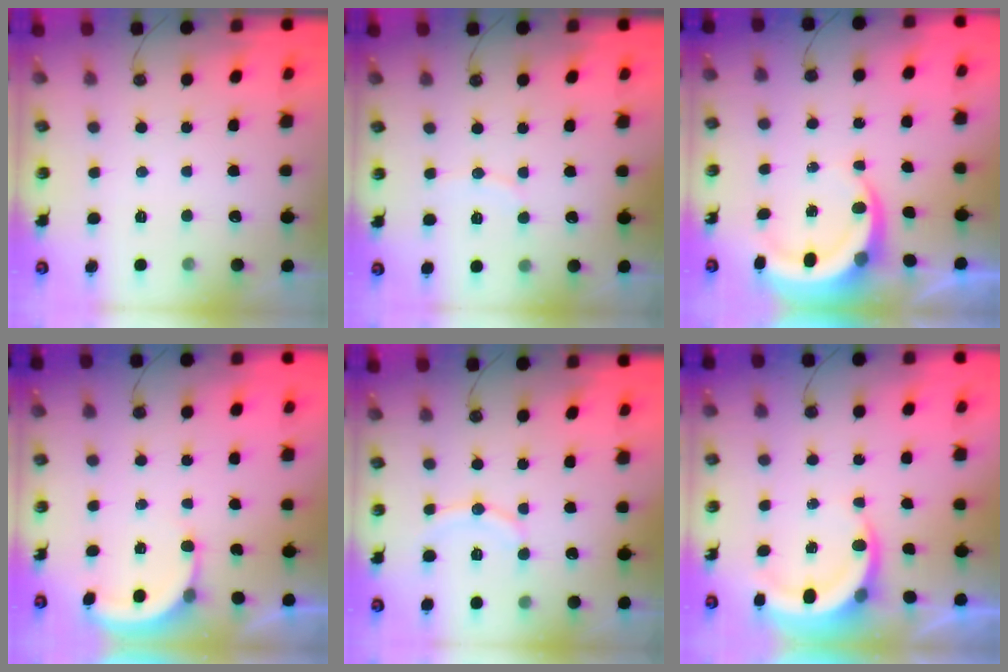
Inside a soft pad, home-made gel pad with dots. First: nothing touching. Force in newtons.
{"total": 5.7, "press": 5.7, "slide": 0.6}
{"total": 6.5, "press": 6.4, "slide": 0.8}
{"total": 2.5, "press": 2.5, "slide": 0.4}
{"total": 10.0, "press": 9.7, "slide": 2.3}
{"total": 5.2, "press": 5.2, "slide": 0.6}